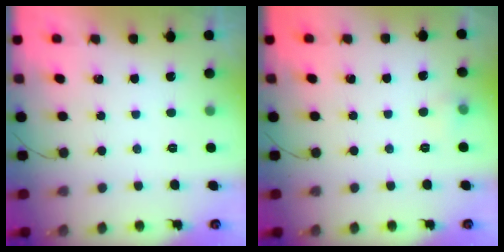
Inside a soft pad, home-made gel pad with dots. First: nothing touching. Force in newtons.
{"total": 4.3, "press": 4.0, "slide": 1.6}